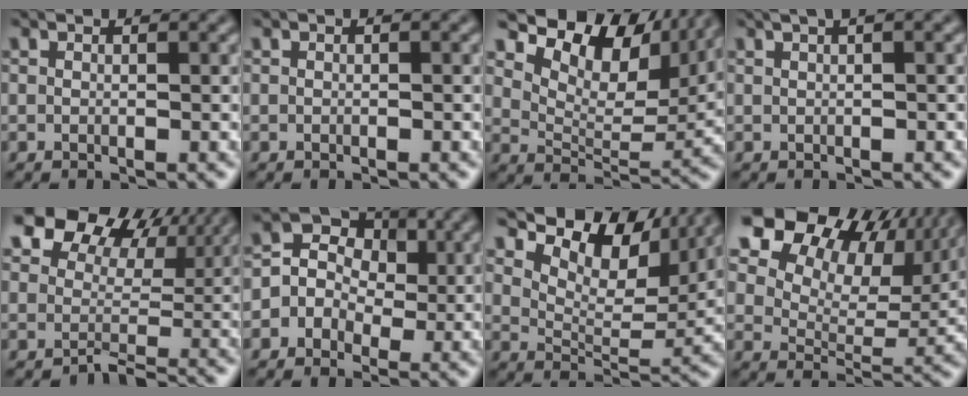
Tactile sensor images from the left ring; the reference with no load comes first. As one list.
[{"total": 0.6, "force": [0.1, 0.3, 0.5], "torque": [-0.007, 0.002, 0.000]}, {"total": 10.9, "force": [7.6, 4.8, 6.1], "torque": [-0.107, 0.005, 0.123]}, {"total": 4.3, "force": [2.1, 1.8, 3.3], "torque": [-0.028, 0.024, 0.015]}, {"total": 7.6, "force": [3.7, 5.3, 4.1], "torque": [-0.040, -0.002, 0.065]}, {"total": 6.0, "force": [0.4, 5.4, 2.6], "torque": [-0.021, 0.031, -0.028]}, {"total": 9.4, "force": [6.9, 3.9, 5.1], "torque": [-0.082, 0.002, 0.107]}, {"total": 16.3, "force": [9.5, 9.9, 8.7], "torque": [-0.170, 0.054, 0.156]}]